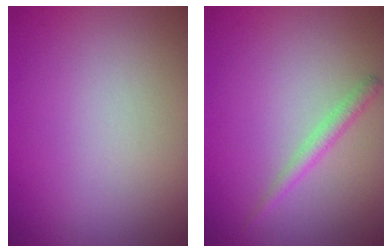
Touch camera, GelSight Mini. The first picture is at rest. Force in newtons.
{"total": 1.4, "press": 1.4, "slide": 0.1}